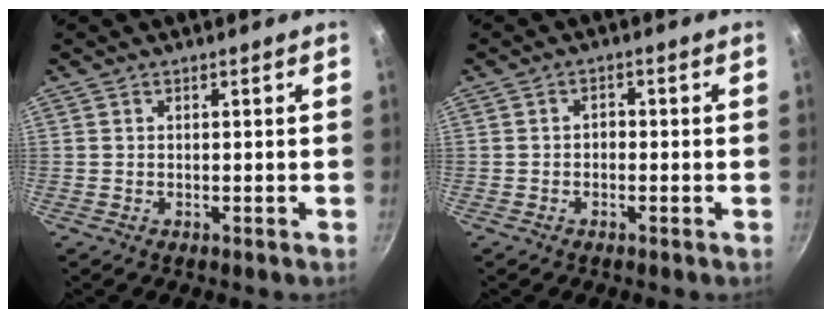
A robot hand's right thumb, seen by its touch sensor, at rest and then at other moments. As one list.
[{"total": 1.6, "force": [-0.6, 1.1, 0.9], "torque": [-0.011, 0.010, -0.012]}]